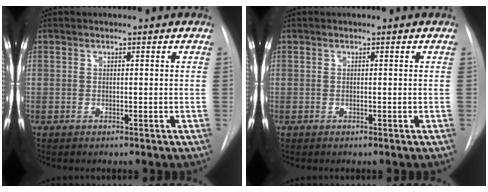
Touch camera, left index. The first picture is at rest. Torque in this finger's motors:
{"motor_torque": [0.19, 0.08, 0.01, 0.00]}